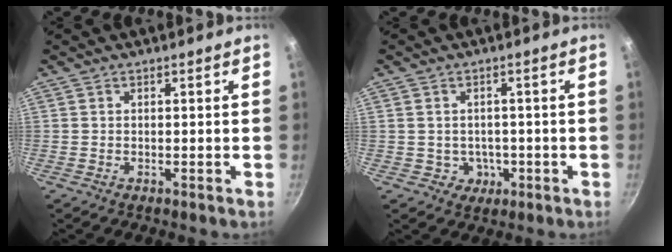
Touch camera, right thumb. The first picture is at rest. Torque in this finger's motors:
{"motor_torque": [-0.59, 0.04, -0.27, -0.33, 0.04]}